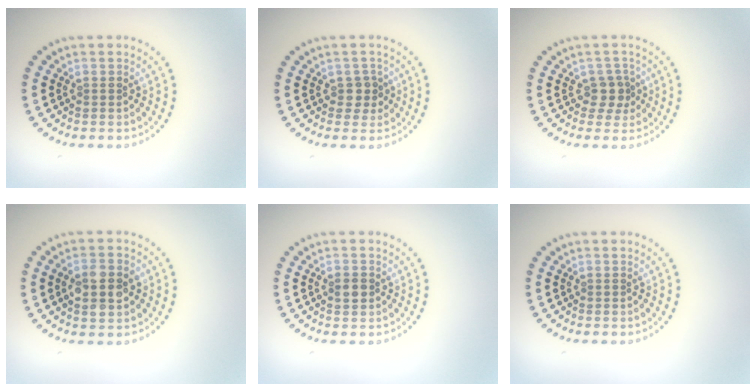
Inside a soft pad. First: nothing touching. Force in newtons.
{"total": 1.6, "press": 1.4, "slide": 0.7}
{"total": 1.9, "press": 1.5, "slide": 1.2}
{"total": 3.4, "press": 3.4, "slide": 0.2}
{"total": 1.6, "press": 1.6, "slide": 0.1}
{"total": 0.0}